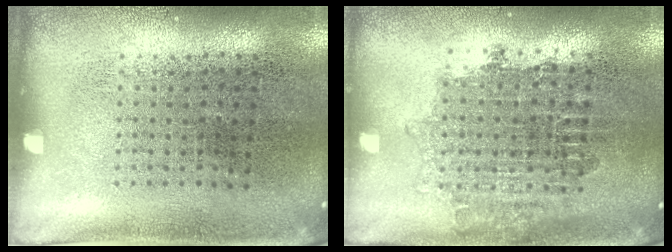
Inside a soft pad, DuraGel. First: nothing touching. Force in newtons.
{"total": 1.7, "press": 1.4, "slide": 1.0}